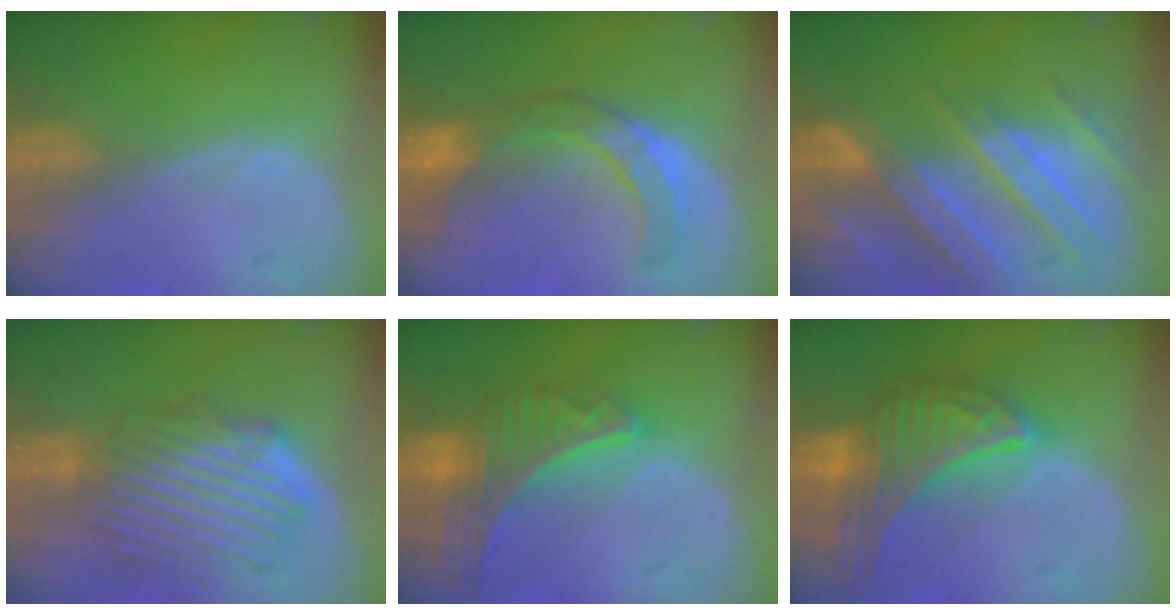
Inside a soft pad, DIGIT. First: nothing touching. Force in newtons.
{"total": 7.5, "press": 7.1, "slide": 2.3}
{"total": 11.1, "press": 9.8, "slide": 5.0}
{"total": 9.1, "press": 8.2, "slide": 4.0}
{"total": 9.0, "press": 7.9, "slide": 4.3}
{"total": 9.9, "press": 9.9, "slide": 0.6}